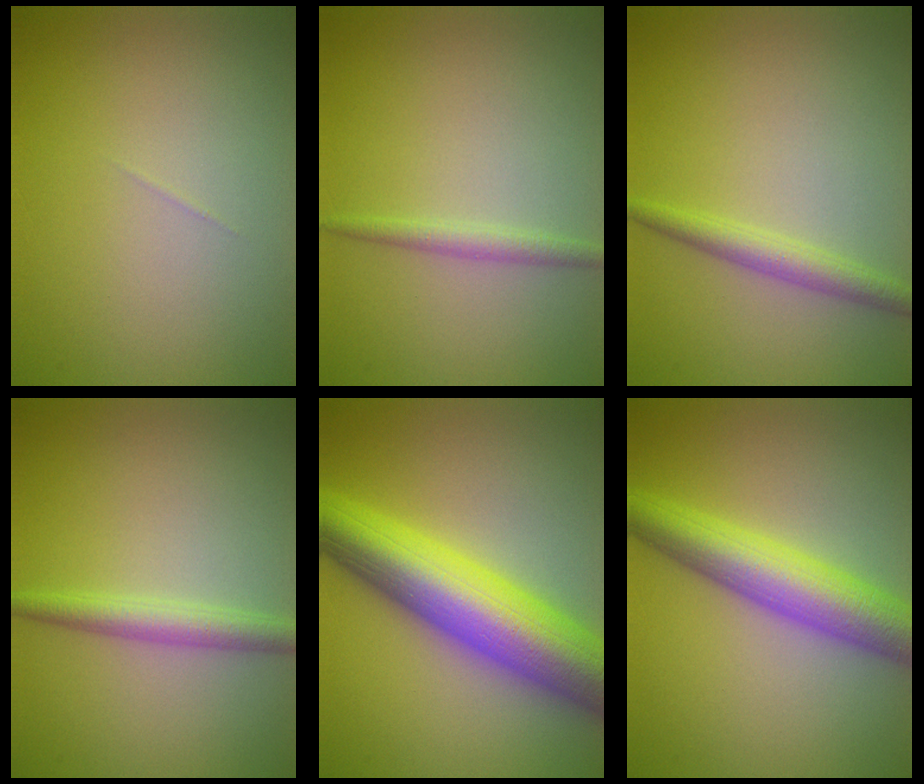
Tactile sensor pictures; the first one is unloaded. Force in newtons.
{"total": 1.4, "press": 1.4, "slide": 0.1}
{"total": 2.3, "press": 2.3, "slide": 0.0}
{"total": 2.5, "press": 2.5, "slide": 0.1}
{"total": 11.4, "press": 11.4, "slide": 0.2}
{"total": 6.9, "press": 6.9, "slide": 0.0}